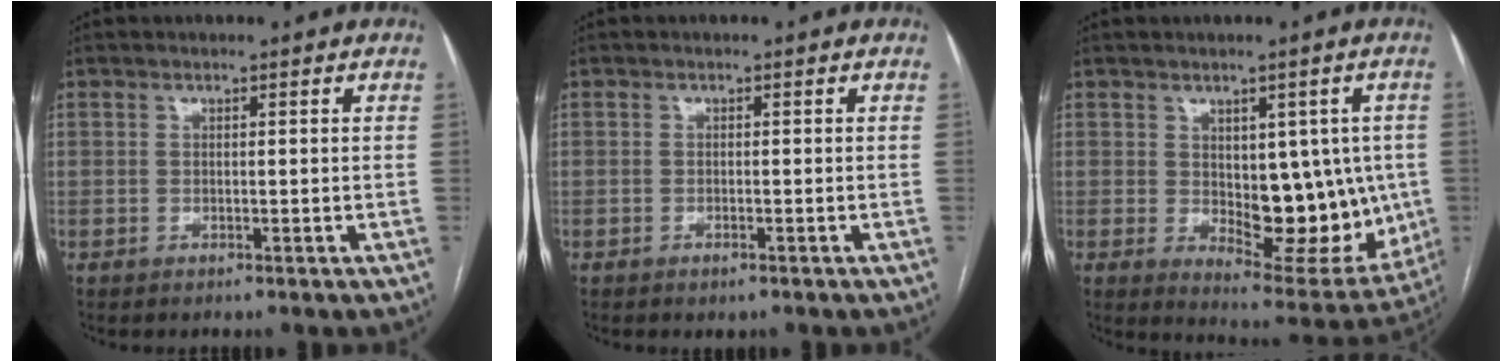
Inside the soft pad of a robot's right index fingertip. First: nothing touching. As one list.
[{"total": 0.8, "force": [-0.5, 0.2, 0.6], "torque": [-0.012, -0.003, 0.000]}, {"total": 14.1, "force": [-0.3, 6.8, 12.4], "torque": [-0.143, -0.003, 0.020]}]